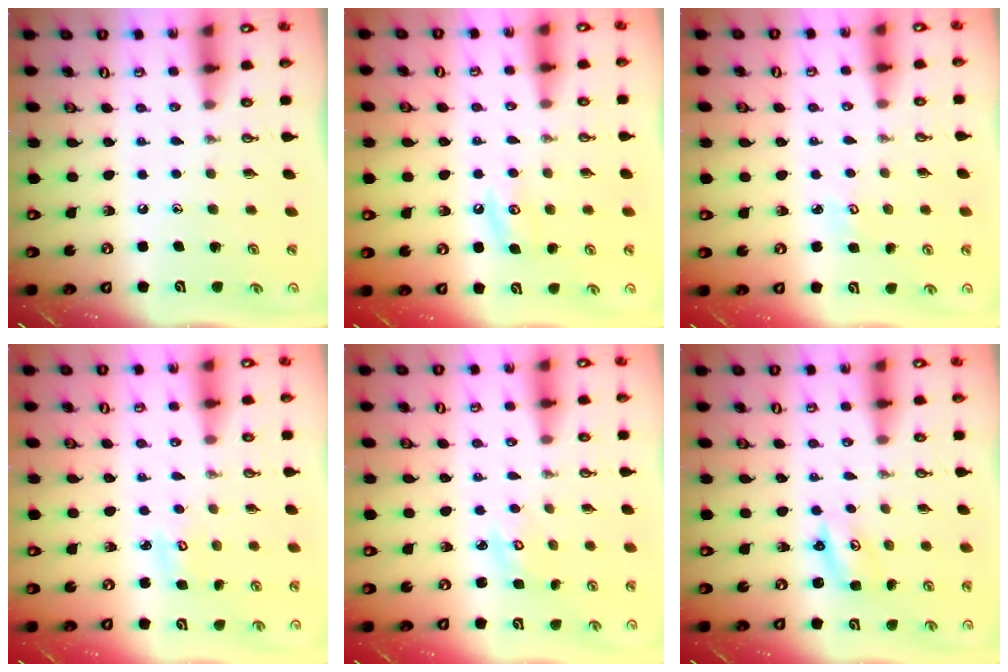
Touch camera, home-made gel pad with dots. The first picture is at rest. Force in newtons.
{"total": 7.7, "press": 7.6, "slide": 0.8}
{"total": 2.8, "press": 2.8, "slide": 0.3}
{"total": 3.2, "press": 3.1, "slide": 0.2}
{"total": 2.6, "press": 2.6, "slide": 0.2}
{"total": 2.6, "press": 2.6, "slide": 0.3}